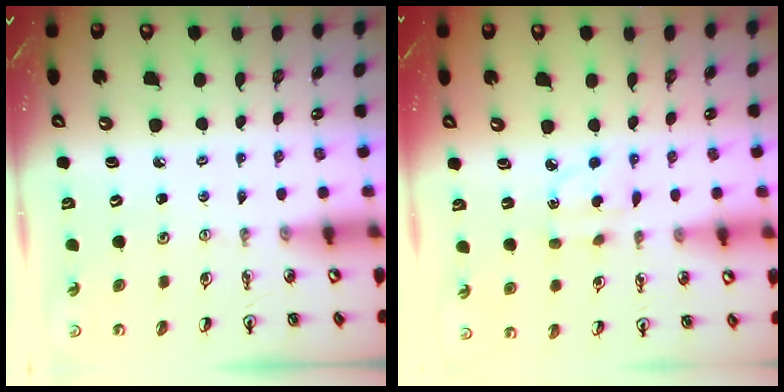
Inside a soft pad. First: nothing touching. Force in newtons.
{"total": 2.3, "press": 2.3, "slide": 0.2}